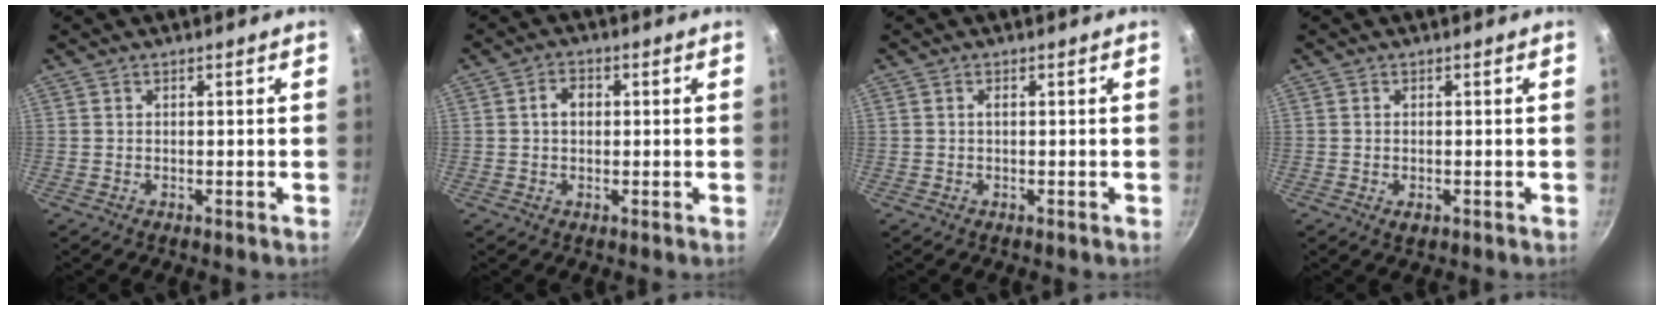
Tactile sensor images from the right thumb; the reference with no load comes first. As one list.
[{"total": 3.4, "force": [0.3, 2.5, 2.3], "torque": [-0.027, 0.011, 0.001]}, {"total": 0.6, "force": [0.0, 0.2, 0.6], "torque": [-0.011, 0.002, 0.000]}, {"total": 1.6, "force": [-0.5, 1.0, 1.1], "torque": [-0.018, -0.002, -0.008]}]